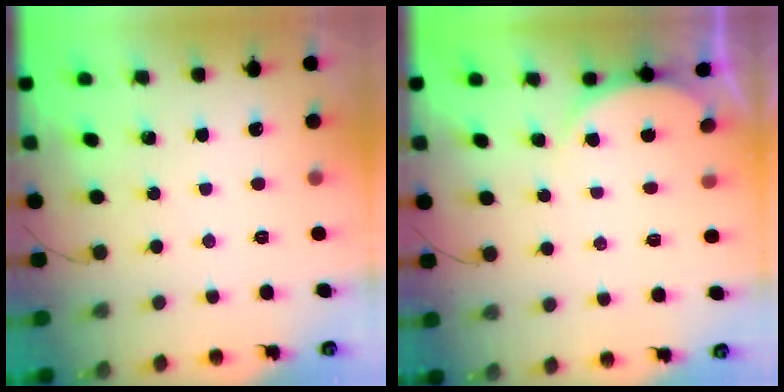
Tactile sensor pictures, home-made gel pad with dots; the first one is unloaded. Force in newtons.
{"total": 2.3, "press": 2.2, "slide": 0.6}